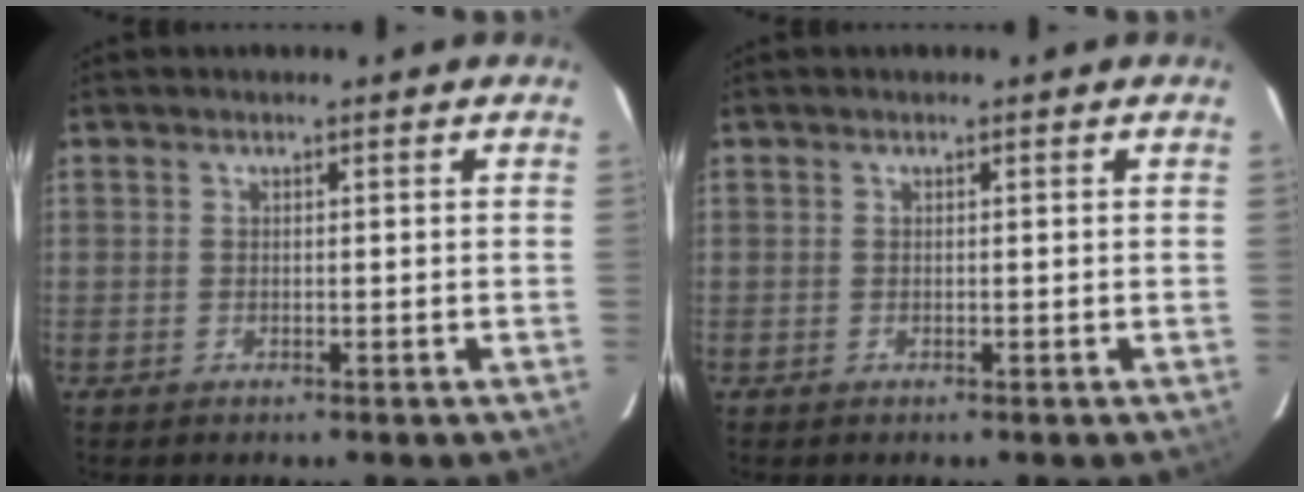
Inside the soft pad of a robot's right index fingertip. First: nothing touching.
{"total": 0.0}